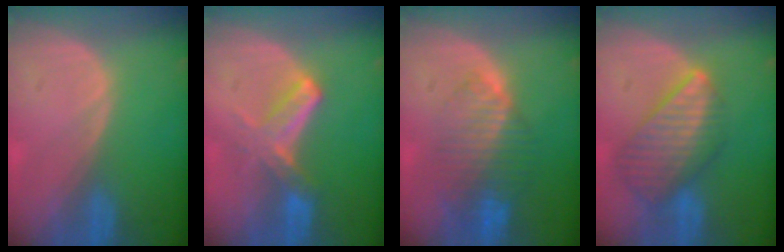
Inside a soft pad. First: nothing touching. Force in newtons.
{"total": 5.6, "press": 5.3, "slide": 1.8}
{"total": 8.4, "press": 7.1, "slide": 4.4}
{"total": 8.9, "press": 7.8, "slide": 4.3}